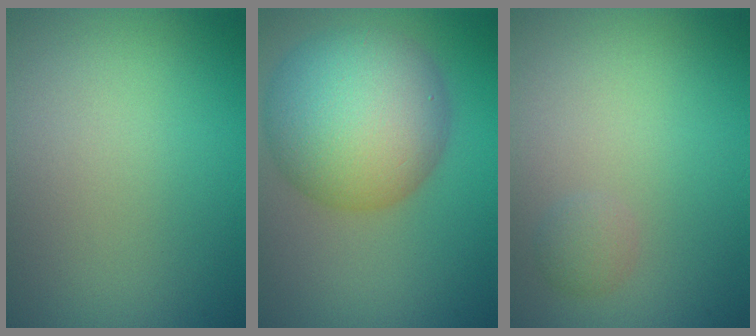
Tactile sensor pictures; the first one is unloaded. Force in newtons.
{"total": 10.5, "press": 10.5, "slide": 0.3}
{"total": 1.1, "press": 1.1, "slide": 0.0}